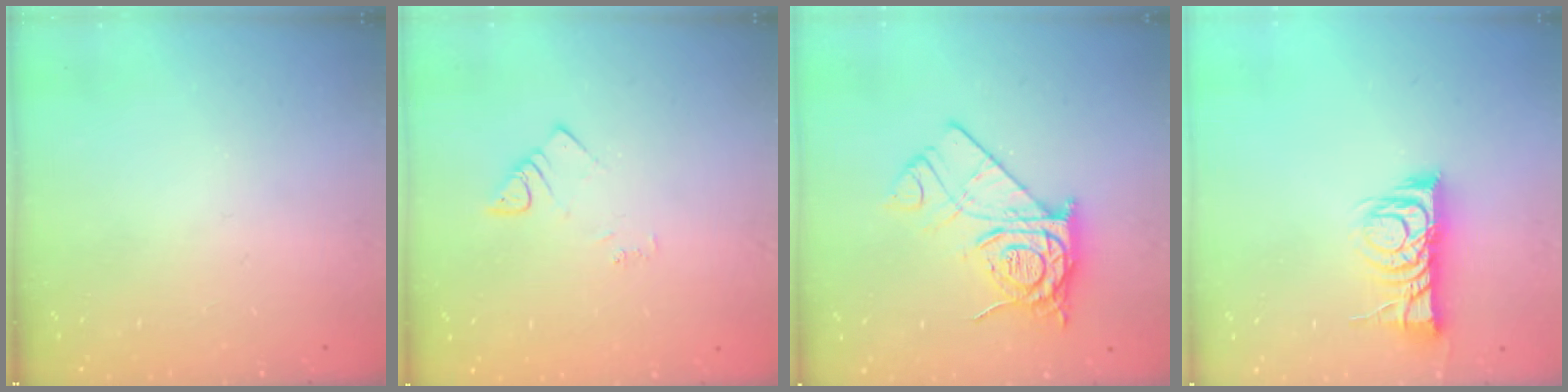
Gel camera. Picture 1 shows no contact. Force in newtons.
{"total": 3.0, "press": 3.0, "slide": 0.6}
{"total": 14.2, "press": 14.1, "slide": 1.1}
{"total": 10.8, "press": 10.8, "slide": 0.8}